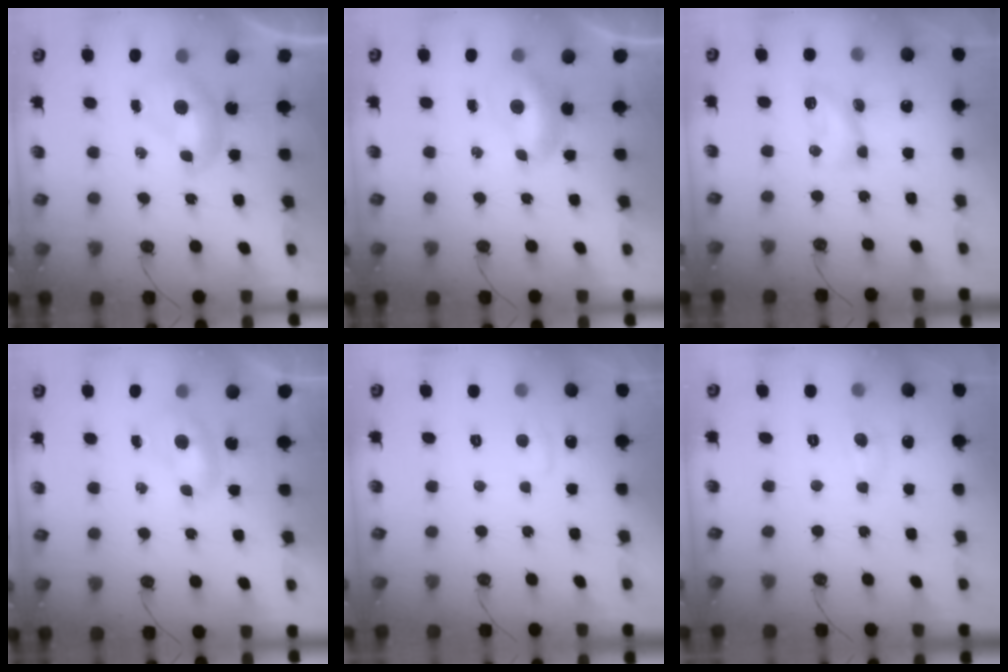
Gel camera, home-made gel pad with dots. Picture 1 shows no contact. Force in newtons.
{"total": 0.6, "press": 0.0, "slide": 0.6}
{"total": 5.2, "press": 5.1, "slide": 0.6}
{"total": 0.0}
{"total": 0.9, "press": 0.6, "slide": 0.7}
{"total": 0.8, "press": 0.6, "slide": 0.5}